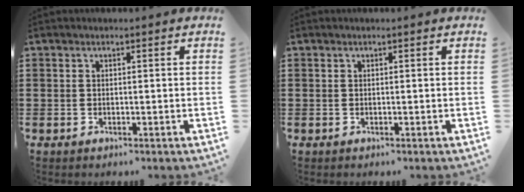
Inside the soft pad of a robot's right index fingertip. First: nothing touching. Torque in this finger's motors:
{"motor_torque": [0.00, 0.00, 0.00, 0.00]}